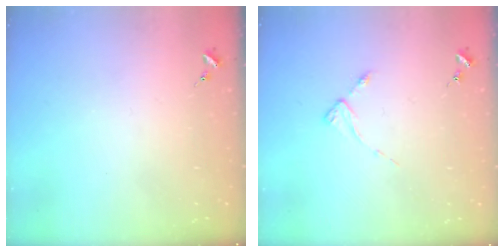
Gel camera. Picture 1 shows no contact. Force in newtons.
{"total": 2.9, "press": 2.8, "slide": 0.4}